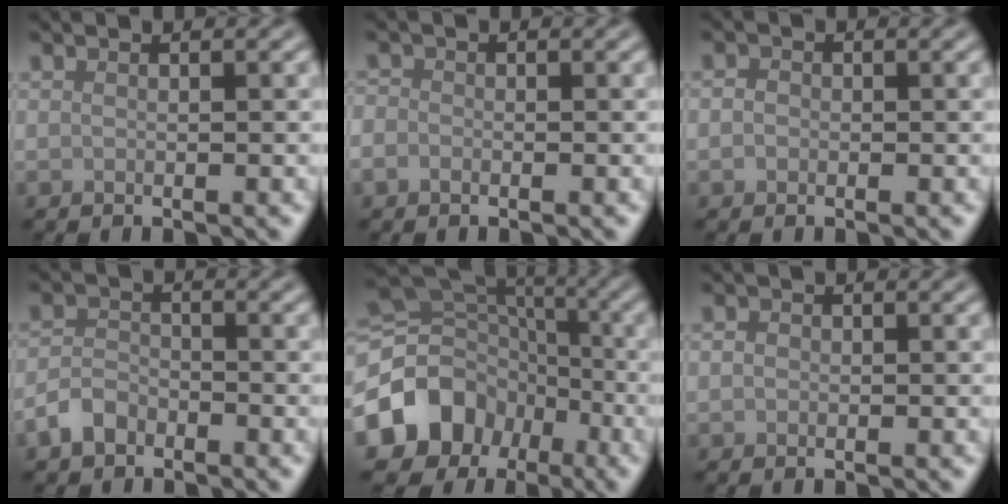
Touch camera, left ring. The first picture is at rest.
{"total": 1.2, "force": [-0.6, 0.9, 0.4], "torque": [-0.005, 0.001, -0.017]}
{"total": 1.1, "force": [-0.4, 1.0, 0.4], "torque": [-0.005, 0.000, -0.011]}
{"total": 2.7, "force": [-1.9, 1.6, 1.0], "torque": [-0.018, 0.005, -0.044]}
{"total": 12.7, "force": [-5.4, 10.5, 4.8], "torque": [-0.112, -0.006, -0.097]}
{"total": 0.9, "force": [-0.1, 0.8, 0.3], "torque": [-0.003, -0.003, -0.004]}